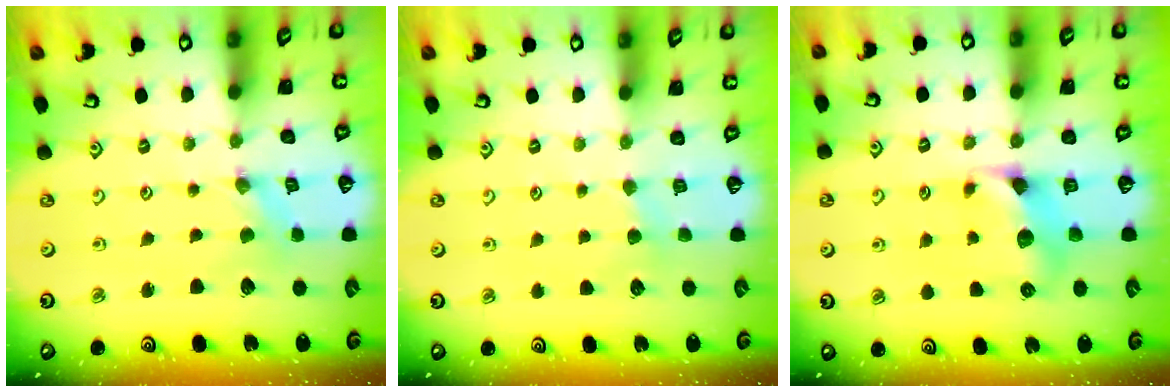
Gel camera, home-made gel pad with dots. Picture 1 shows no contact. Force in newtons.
{"total": 2.3, "press": 2.2, "slide": 0.3}
{"total": 7.9, "press": 7.9, "slide": 0.8}